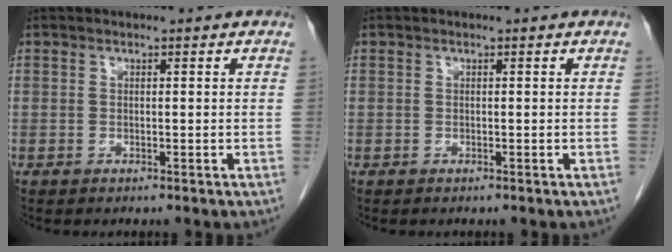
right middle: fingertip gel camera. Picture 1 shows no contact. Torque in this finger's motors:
{"motor_torque": [-0.16, 0.24, -0.06, 0.00]}